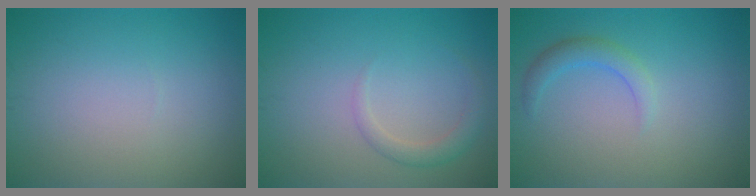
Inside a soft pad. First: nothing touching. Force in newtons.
{"total": 1.8, "press": 1.8, "slide": 0.1}
{"total": 2.0, "press": 2.0, "slide": 0.1}